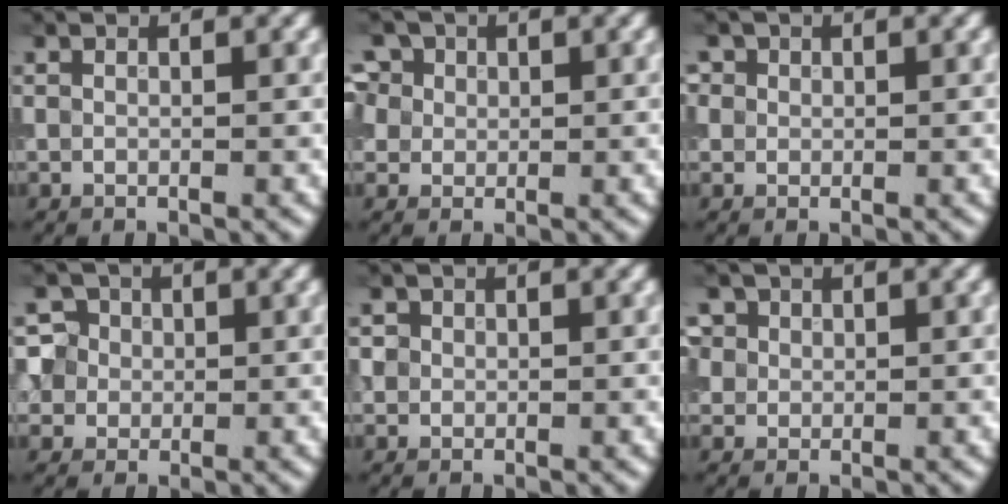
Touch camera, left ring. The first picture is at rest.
{"total": 6.7, "force": [3.2, 5.0, 3.2], "torque": [-0.067, 0.023, 0.029]}
{"total": 2.0, "force": [0.9, 1.7, 0.7], "torque": [-0.014, 0.008, 0.009]}
{"total": 6.3, "force": [1.6, 5.6, 2.2], "torque": [-0.041, 0.038, 0.007]}
{"total": 1.1, "force": [0.3, 1.0, 0.3], "torque": [0.003, -0.003, 0.002]}
{"total": 4.1, "force": [2.0, 3.2, 1.6], "torque": [-0.034, 0.010, 0.029]}